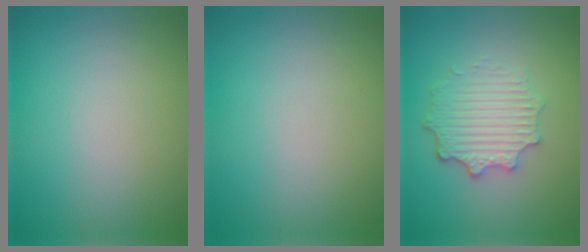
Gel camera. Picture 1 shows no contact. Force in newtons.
{"total": 0.0}
{"total": 4.7, "press": 3.7, "slide": 2.9}